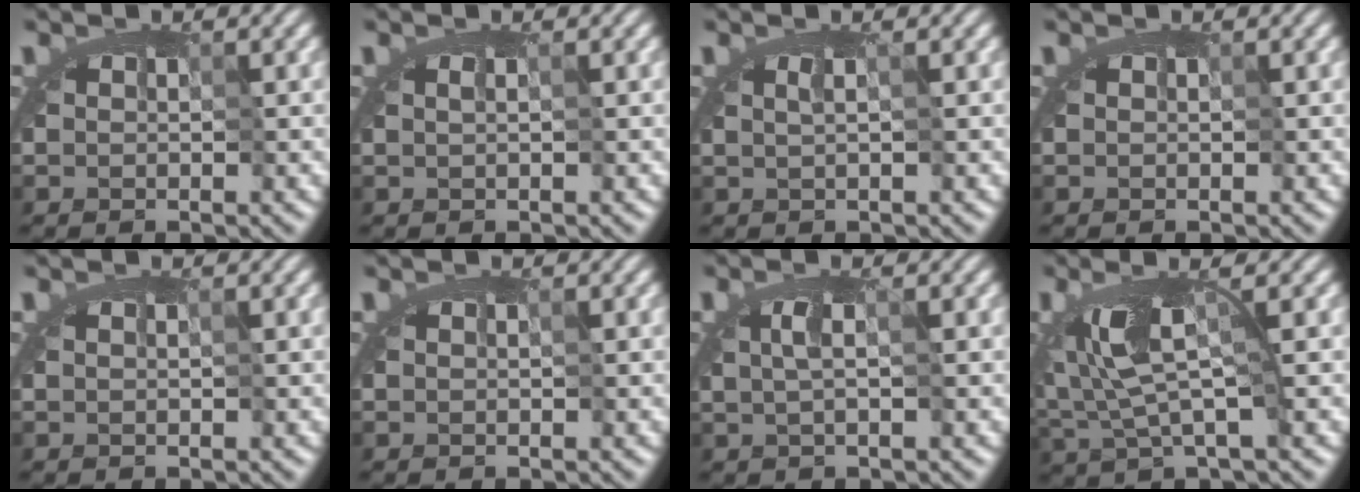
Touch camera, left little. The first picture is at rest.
{"total": 0.0}
{"total": 0.5, "force": [-0.2, -0.4, 0.0], "torque": [0.003, 0.000, -0.004]}
{"total": 0.0}
{"total": 0.0}
{"total": 0.0}
{"total": 1.2, "force": [-0.9, -0.2, 0.7], "torque": [-0.005, -0.006, -0.017]}
{"total": 2.9, "force": [-0.9, 0.1, 2.7], "torque": [-0.062, -0.014, -0.017]}